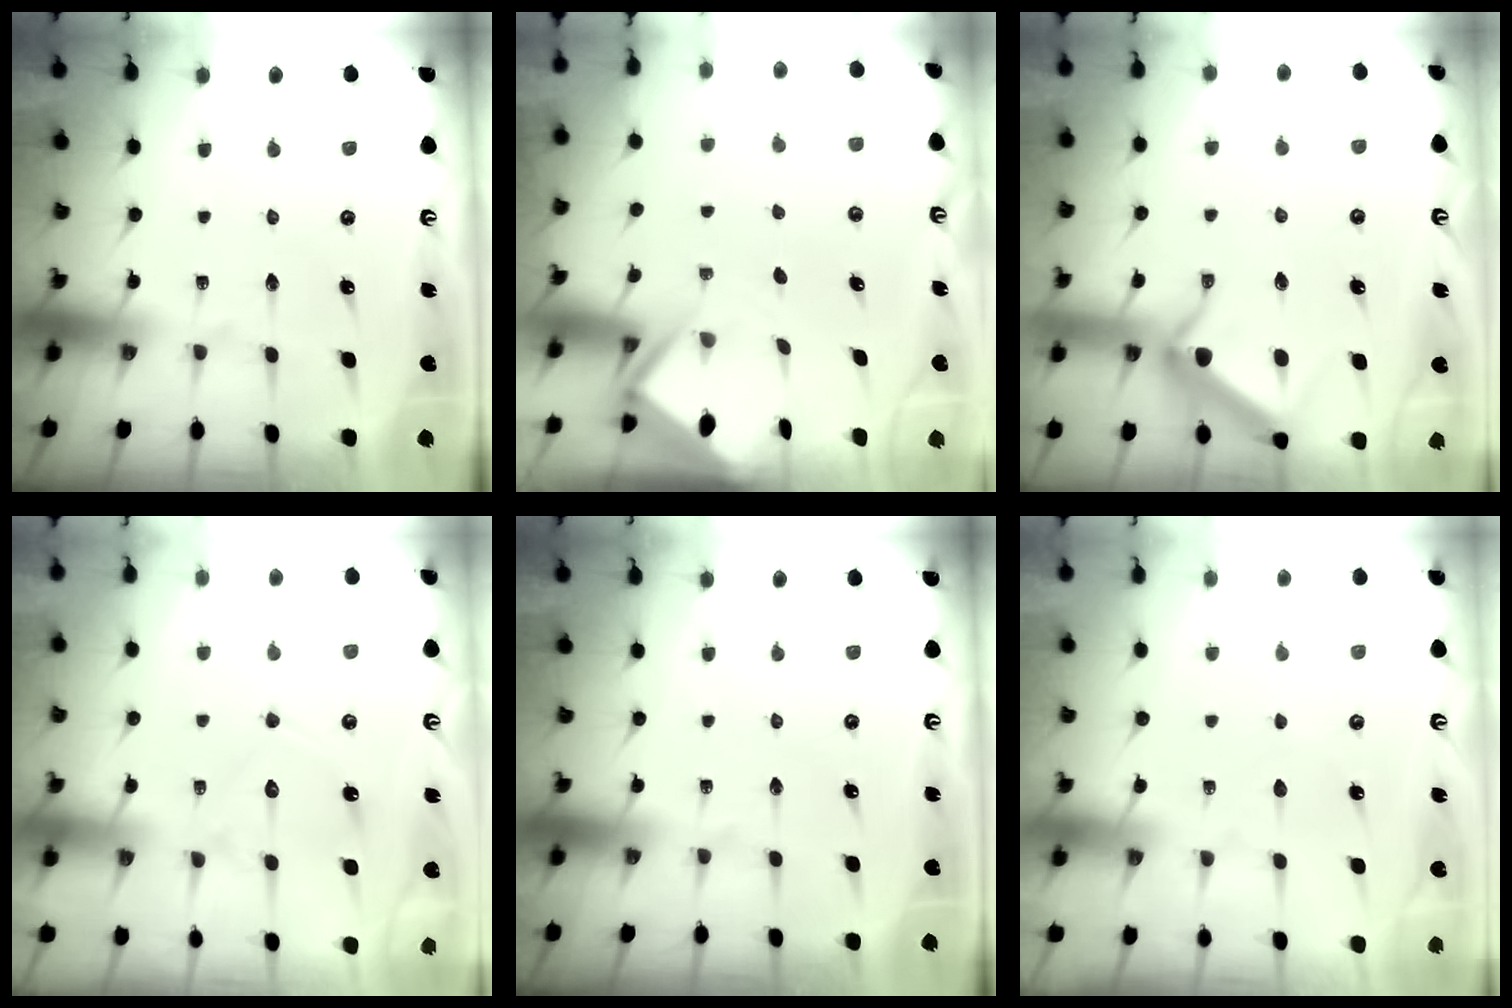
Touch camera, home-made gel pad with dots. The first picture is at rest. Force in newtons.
{"total": 2.9, "press": 2.9, "slide": 0.3}
{"total": 11.8, "press": 11.7, "slide": 0.3}
{"total": 10.8, "press": 10.8, "slide": 0.9}
{"total": 0.0}
{"total": 3.0, "press": 2.9, "slide": 0.4}